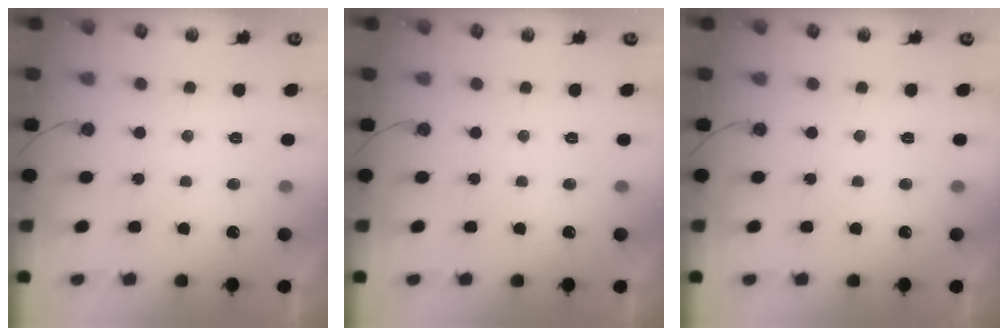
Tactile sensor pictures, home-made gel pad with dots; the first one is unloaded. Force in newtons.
{"total": 0.0}
{"total": 0.0}